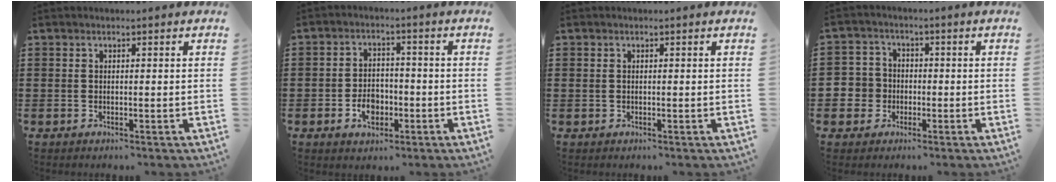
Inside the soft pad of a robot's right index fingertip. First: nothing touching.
{"total": 4.9, "force": [-1.8, 3.4, 3.0], "torque": [-0.055, 0.001, -0.036]}
{"total": 0.0}
{"total": 4.9, "force": [-1.0, 4.7, 0.9], "torque": [-0.050, 0.009, -0.026]}